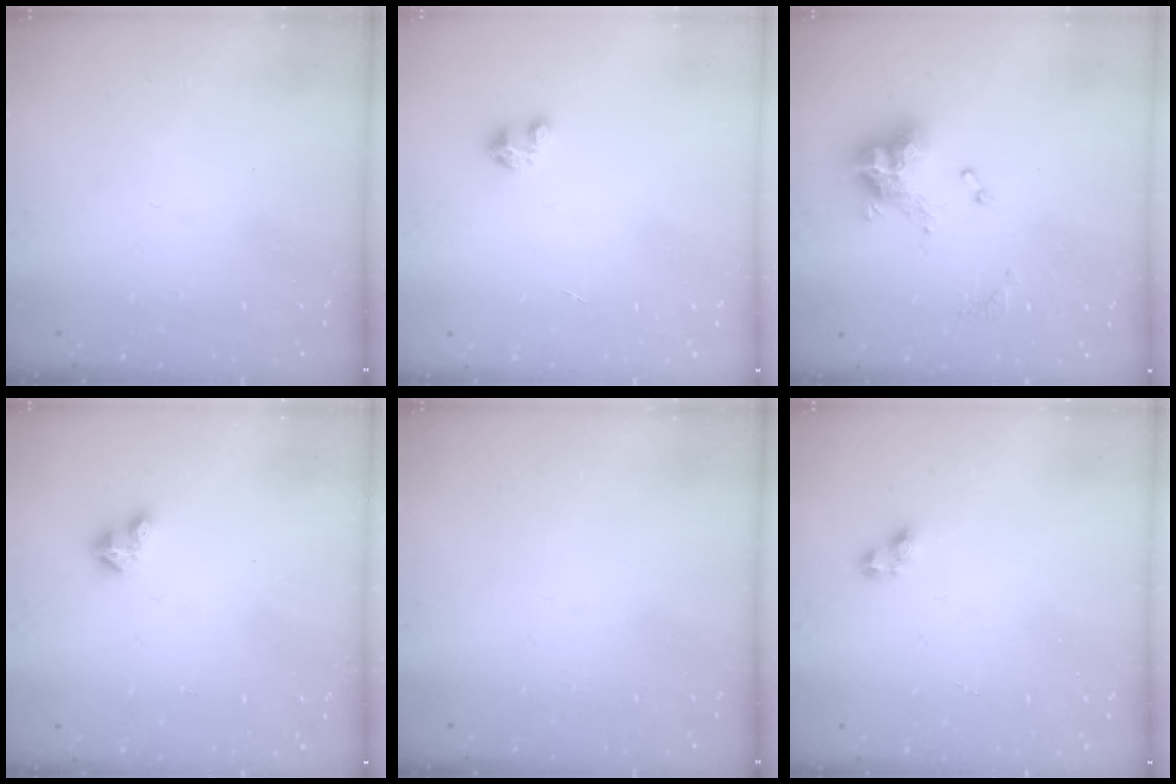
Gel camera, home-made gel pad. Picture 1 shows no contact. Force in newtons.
{"total": 1.7, "press": 1.7, "slide": 0.1}
{"total": 11.0, "press": 10.9, "slide": 0.8}
{"total": 3.5, "press": 3.5, "slide": 0.4}
{"total": 0.0}
{"total": 3.6, "press": 3.6, "slide": 0.1}